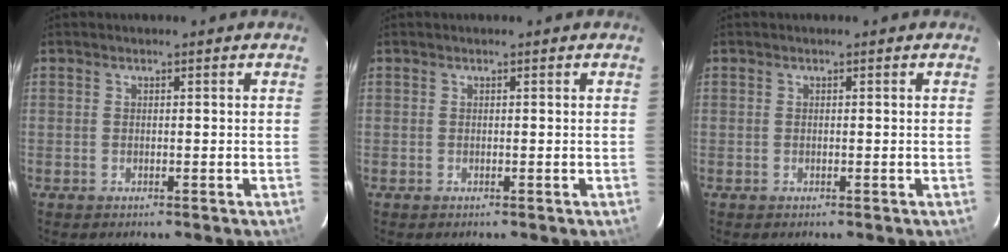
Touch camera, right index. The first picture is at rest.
{"total": 0.0}
{"total": 0.0}